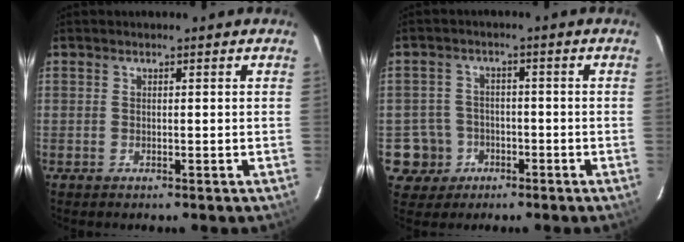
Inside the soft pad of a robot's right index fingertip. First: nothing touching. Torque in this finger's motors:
{"motor_torque": [-0.71, -0.46, -0.40, -0.13]}